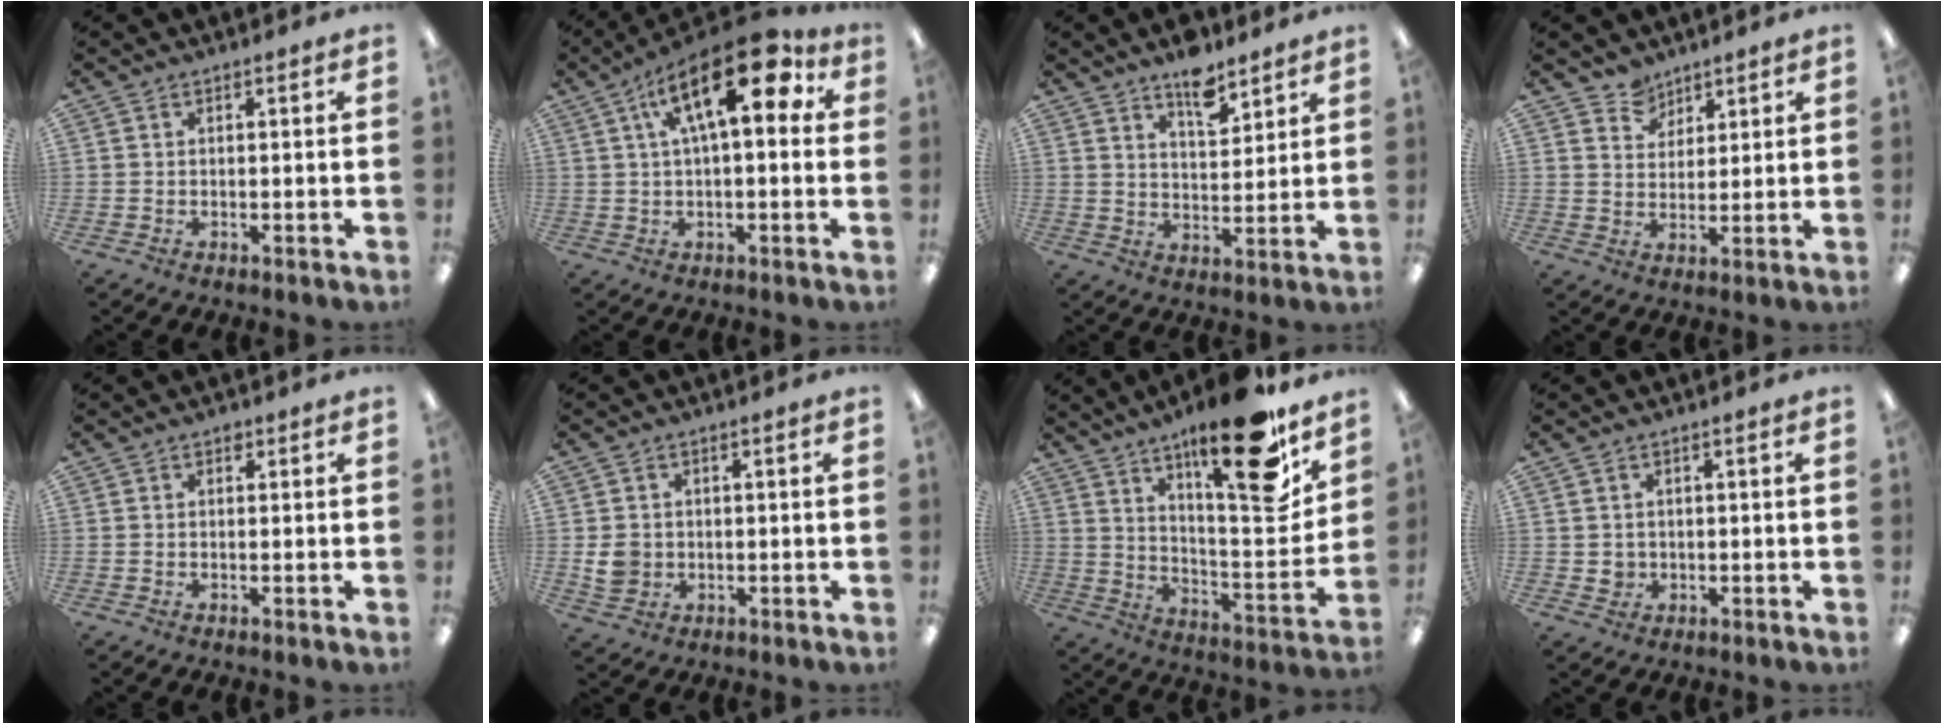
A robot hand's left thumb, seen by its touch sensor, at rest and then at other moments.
{"total": 18.8, "force": [7.4, 7.7, 15.5], "torque": [-0.241, -0.023, 0.114]}
{"total": 7.9, "force": [6.3, 3.2, 3.6], "torque": [-0.040, -0.040, 0.107]}
{"total": 5.6, "force": [4.6, 3.2, -0.1], "torque": [-0.004, -0.027, 0.086]}
{"total": 0.8, "force": [0.5, 0.6, 0.3], "torque": [0.002, 0.000, 0.007]}
{"total": 4.6, "force": [-0.1, 4.1, 2.1], "torque": [-0.022, 0.003, 0.001]}
{"total": 21.2, "force": [15.4, 4.6, 13.9], "torque": [-0.196, -0.114, 0.241]}
{"total": 2.2, "force": [0.3, 2.1, 0.7], "torque": [-0.006, 0.001, 0.002]}